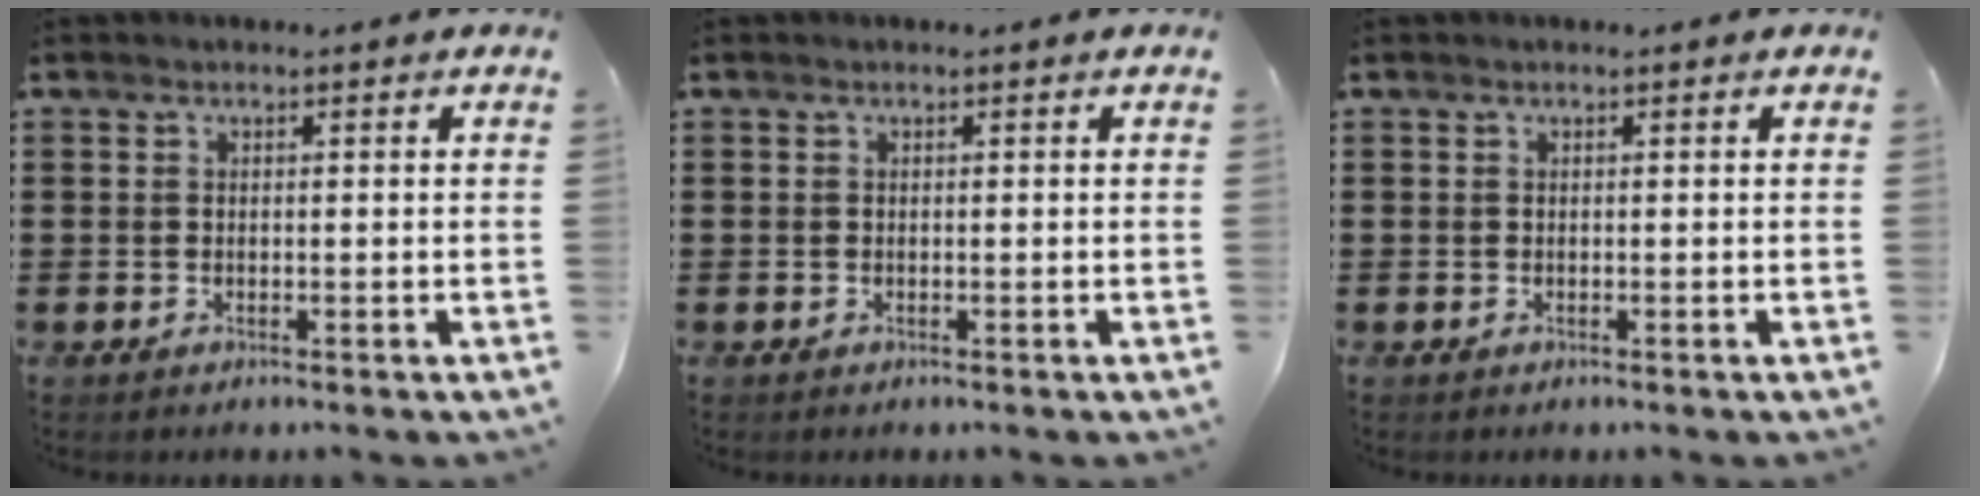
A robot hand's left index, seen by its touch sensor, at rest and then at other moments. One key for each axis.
{"total": 0.0}
{"total": 0.0}